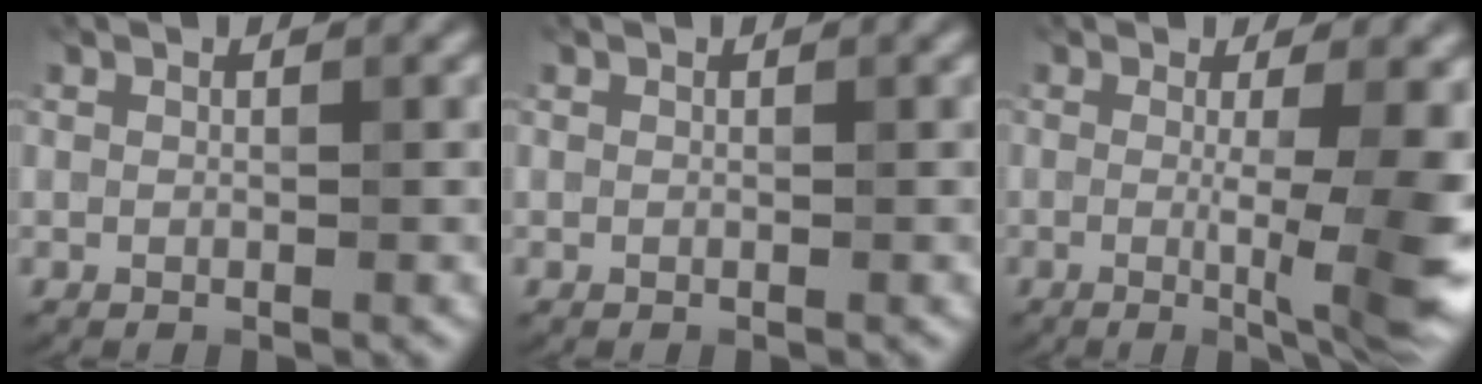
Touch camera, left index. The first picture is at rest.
{"total": 0.0}
{"total": 8.5, "force": [-0.8, 2.0, 8.2], "torque": [-0.095, -0.013, -0.009]}